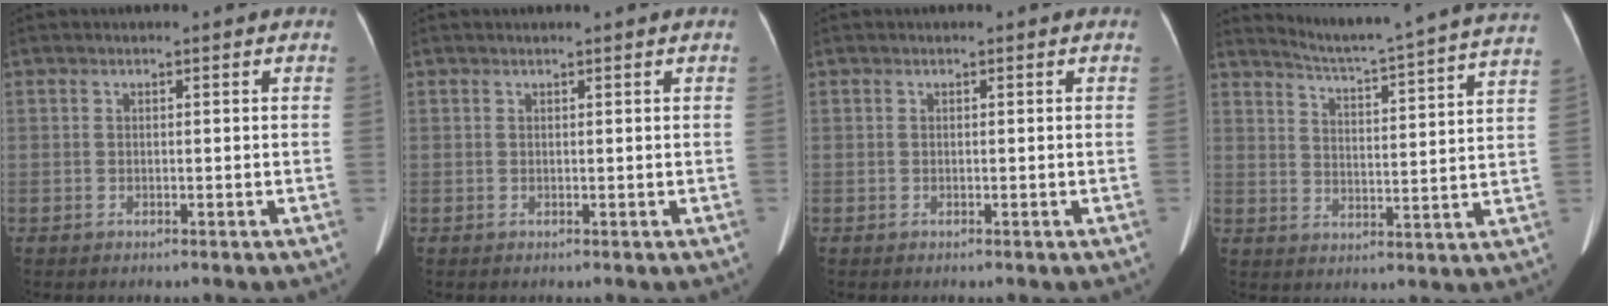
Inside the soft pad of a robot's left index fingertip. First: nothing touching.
{"total": 0.6, "force": [0.5, -0.1, 0.3], "torque": [-0.007, 0.001, 0.016]}
{"total": 0.0}
{"total": 20.8, "force": [19.2, -1.8, 7.7], "torque": [-0.130, -0.067, 0.242]}